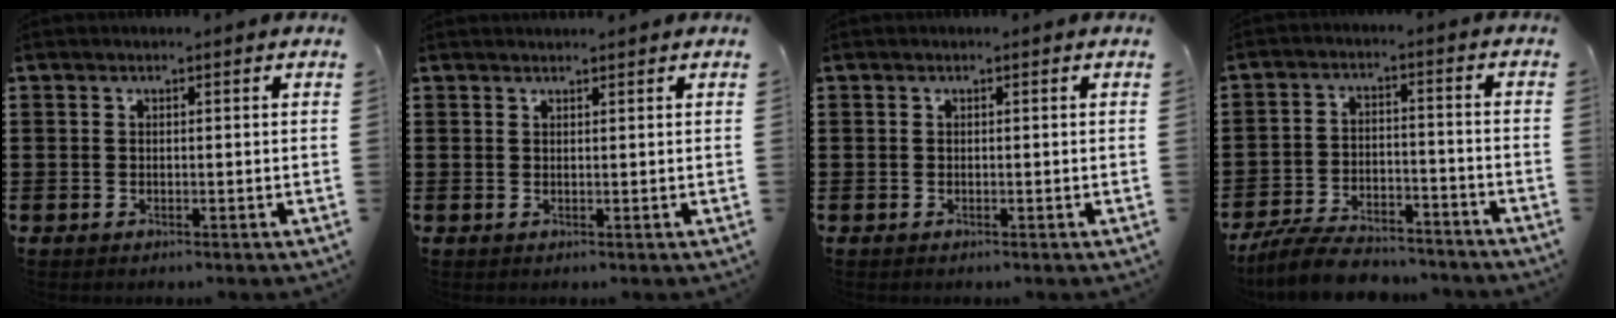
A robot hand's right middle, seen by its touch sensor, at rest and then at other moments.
{"total": 1.0, "force": [1.0, -0.2, 0.1], "torque": [-0.002, -0.001, 0.019]}
{"total": 0.0}
{"total": 7.7, "force": [-7.1, 1.5, 2.5], "torque": [-0.049, 0.011, -0.137]}